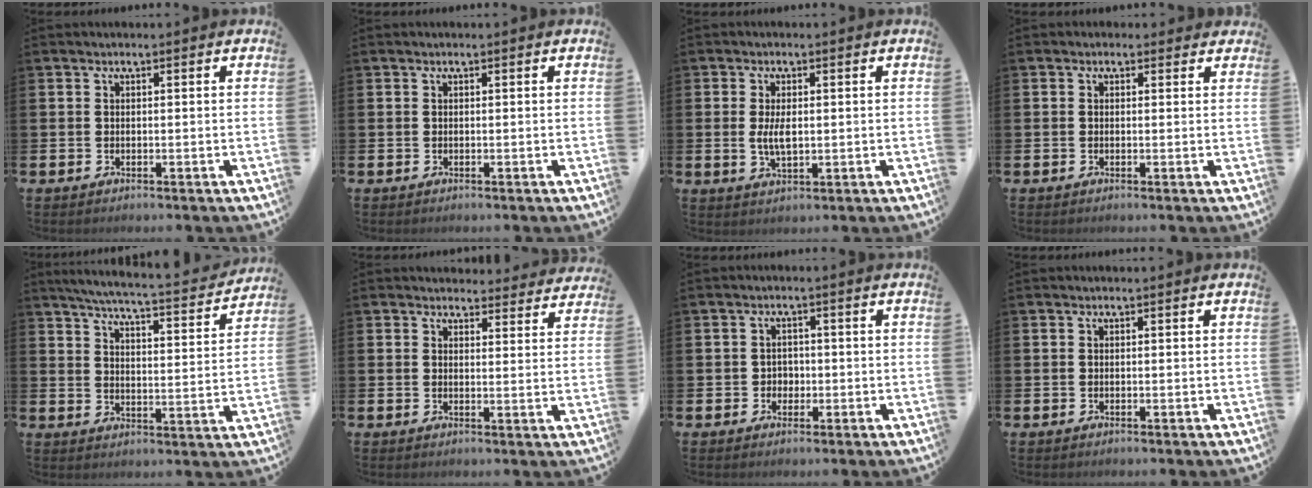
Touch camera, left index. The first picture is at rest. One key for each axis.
{"total": 0.0}
{"total": 3.6, "fx": 0.3, "fy": 1.7, "fz": 3.2, "tx": -0.049, "ty": -0.001, "tz": 0.001}
{"total": 0.8, "fx": 0.3, "fy": 0.7, "fz": 0.2, "tx": -0.001, "ty": 0.008, "tz": 0.004}
{"total": 5.4, "fx": 5.0, "fy": 0.1, "fz": 2.0, "tx": -0.048, "ty": -0.042, "tz": 0.079}
{"total": 3.5, "fx": 3.4, "fy": 0.9, "fz": -0.2, "tx": 0.007, "ty": -0.020, "tz": 0.059}
{"total": 2.0, "fx": -0.3, "fy": 1.9, "fz": 0.6, "tx": -0.003, "ty": 0.002, "tz": -0.012}
{"total": 0.0}